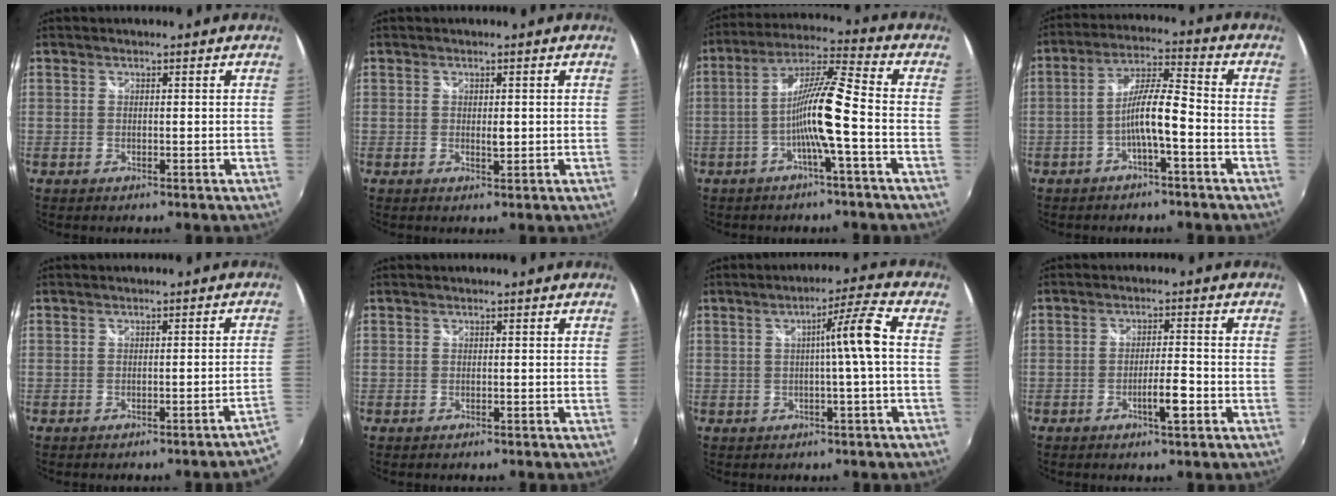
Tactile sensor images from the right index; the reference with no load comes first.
{"total": 1.2, "force": [-0.1, 0.6, 1.0], "torque": [-0.016, 0.000, -0.002]}
{"total": 10.0, "force": [-3.6, -0.2, 9.4], "torque": [-0.187, 0.015, -0.069]}
{"total": 7.1, "force": [-3.1, 0.8, 6.4], "torque": [-0.132, 0.015, -0.055]}
{"total": 3.2, "force": [-2.2, -0.7, 2.2], "torque": [-0.029, -0.007, -0.026]}
{"total": 0.7, "force": [-0.5, 0.4, 0.0], "torque": [-0.003, -0.002, -0.010]}
{"total": 6.3, "force": [-0.3, -1.4, 6.2], "torque": [-0.097, 0.009, -0.002]}
{"total": 4.1, "force": [-2.2, 0.4, 3.5], "torque": [-0.066, -0.001, -0.036]}